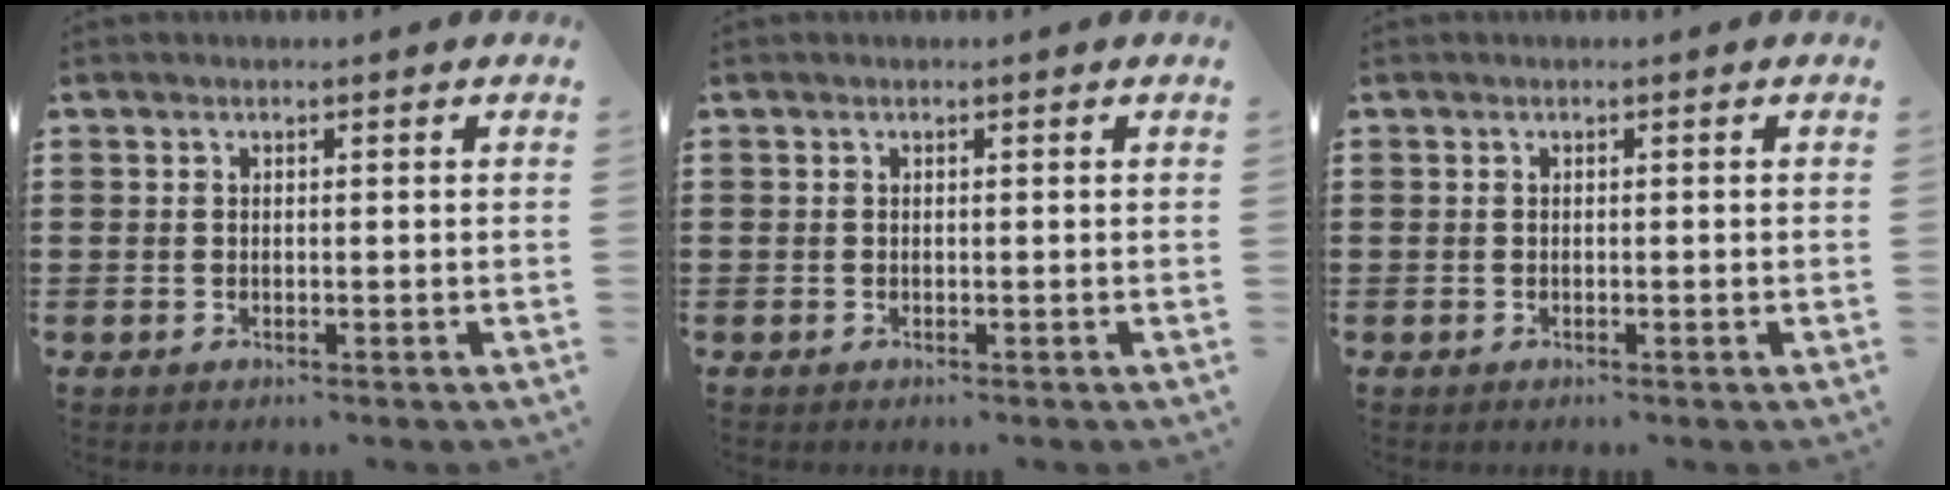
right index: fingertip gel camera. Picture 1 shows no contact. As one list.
[{"total": 0.0}, {"total": 0.0}]